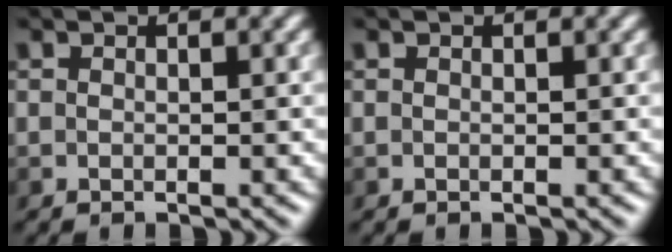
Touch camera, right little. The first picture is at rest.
{"total": 0.0}